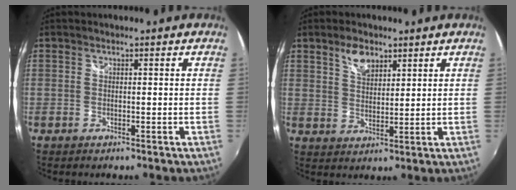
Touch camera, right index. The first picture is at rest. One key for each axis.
{"total": 5.1, "fx": 3.3, "fy": 2.6, "fz": 2.9, "tx": -0.045, "ty": 0.007, "tz": 0.060}